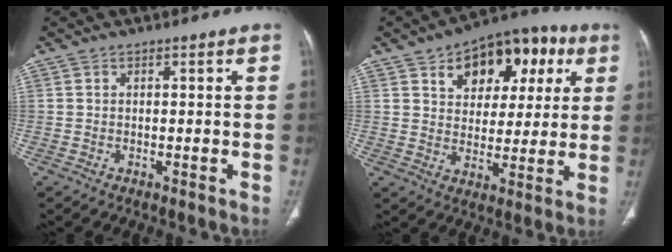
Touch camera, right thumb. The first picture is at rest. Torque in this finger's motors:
{"motor_torque": [-1.29, 1.21, -0.05, 0.39, 0.21]}